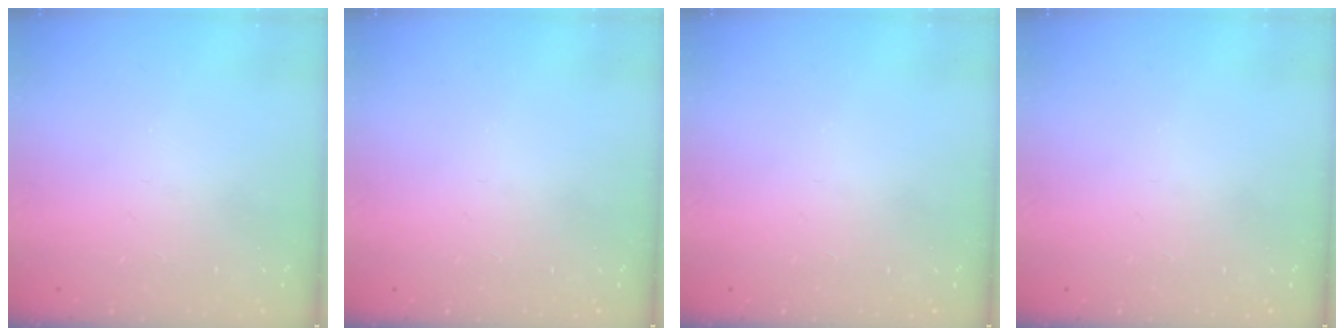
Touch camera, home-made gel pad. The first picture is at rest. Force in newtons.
{"total": 0.0}
{"total": 0.0}
{"total": 0.0}